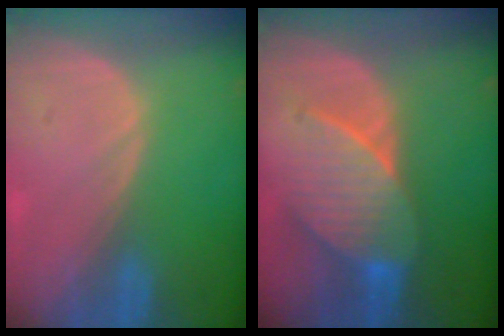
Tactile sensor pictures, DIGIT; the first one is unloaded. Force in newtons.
{"total": 7.6, "press": 7.6, "slide": 0.1}